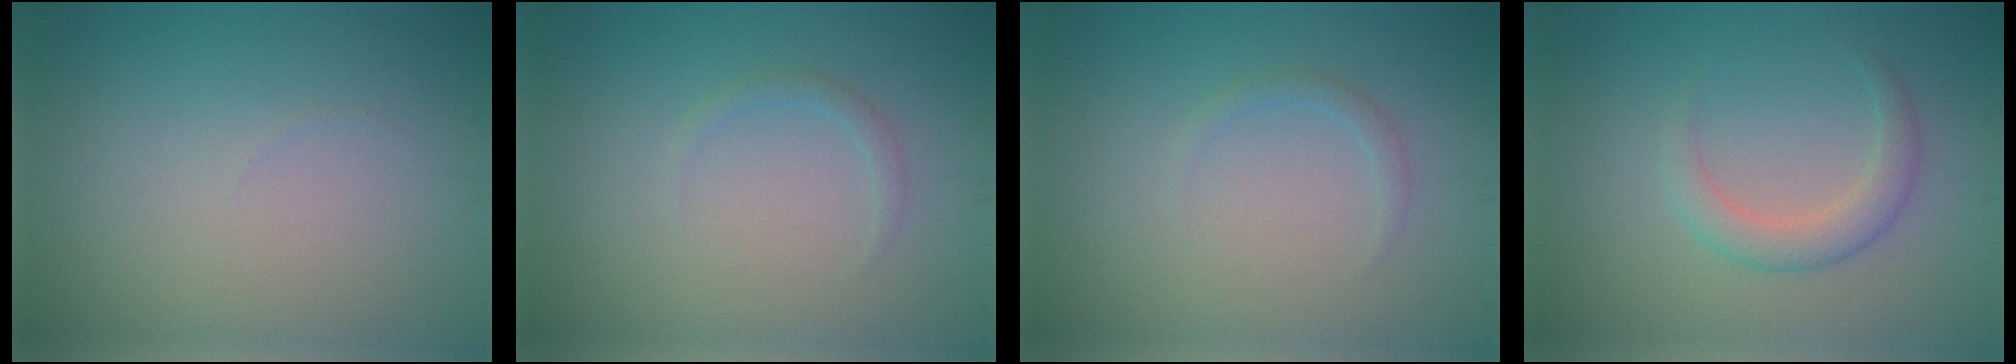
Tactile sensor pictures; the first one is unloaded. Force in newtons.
{"total": 0.9, "press": 0.9, "slide": 0.1}
{"total": 0.9, "press": 0.9, "slide": 0.1}
{"total": 2.5, "press": 2.5, "slide": 0.2}